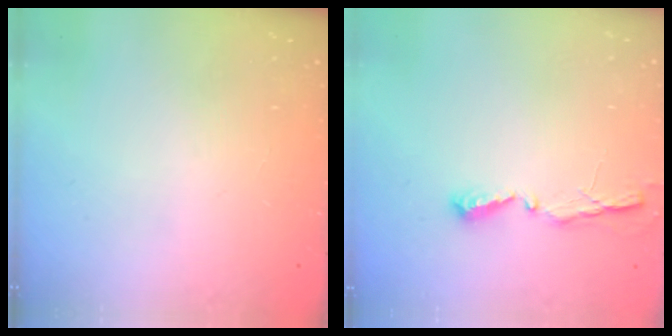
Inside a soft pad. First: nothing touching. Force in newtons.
{"total": 4.5, "press": 4.5, "slide": 0.4}